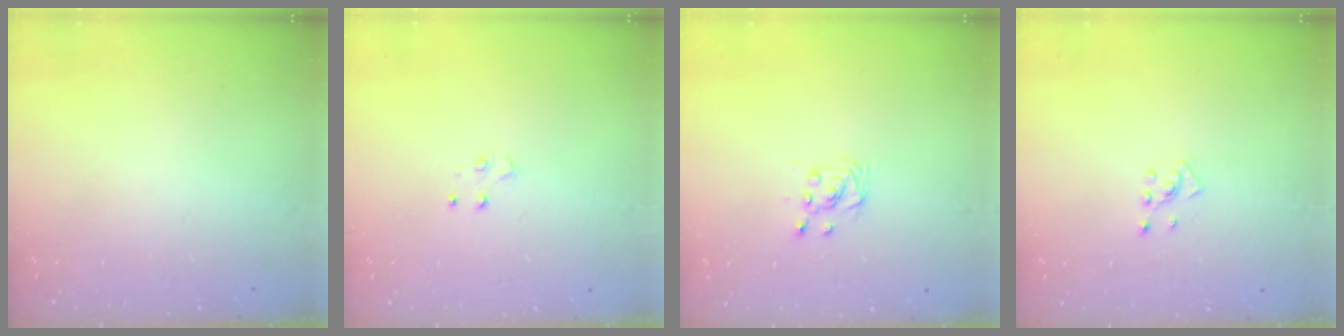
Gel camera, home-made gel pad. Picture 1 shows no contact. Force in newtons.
{"total": 3.5, "press": 3.5, "slide": 0.3}
{"total": 3.6, "press": 3.6, "slide": 0.3}
{"total": 2.5, "press": 2.4, "slide": 0.7}